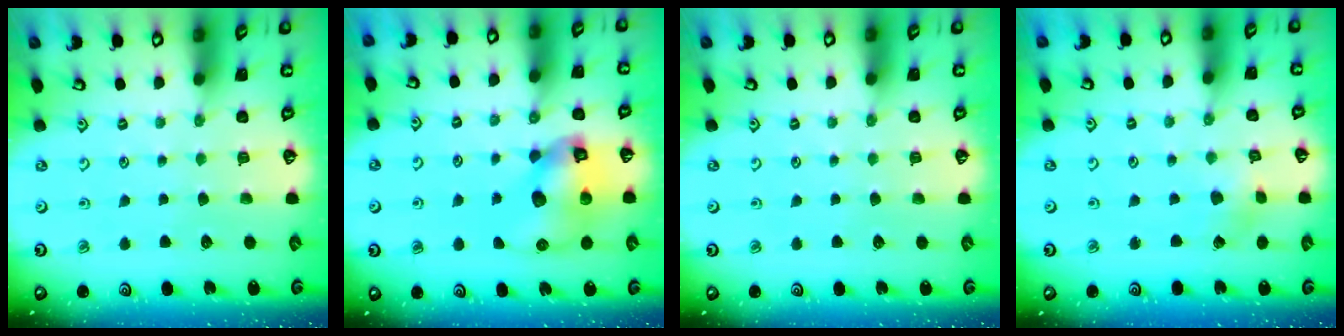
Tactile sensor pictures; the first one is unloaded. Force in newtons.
{"total": 12.2, "press": 12.1, "slide": 1.8}
{"total": 0.0}
{"total": 2.6, "press": 2.6, "slide": 0.3}